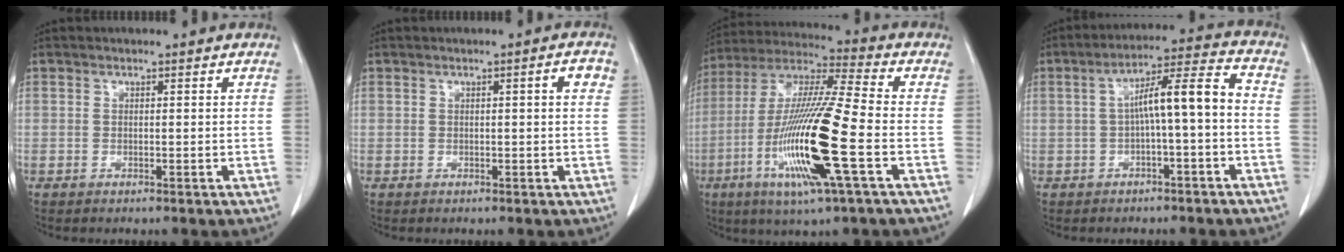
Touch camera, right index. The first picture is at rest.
{"total": 2.3, "force": [0.6, 0.2, 2.2], "torque": [-0.028, 0.006, 0.006]}
{"total": 18.9, "force": [-5.6, 0.5, 18.1], "torque": [-0.379, -0.023, -0.111]}
{"total": 8.6, "force": [-0.9, 0.8, 8.5], "torque": [-0.139, 0.035, -0.016]}